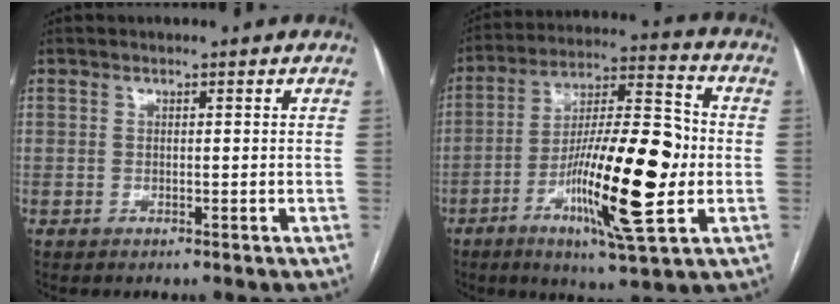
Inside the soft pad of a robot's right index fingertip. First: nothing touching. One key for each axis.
{"total": 19.0, "fx": -4.1, "fy": 2.7, "fz": 18.4, "tx": -0.327, "ty": -0.002, "tz": -0.065}